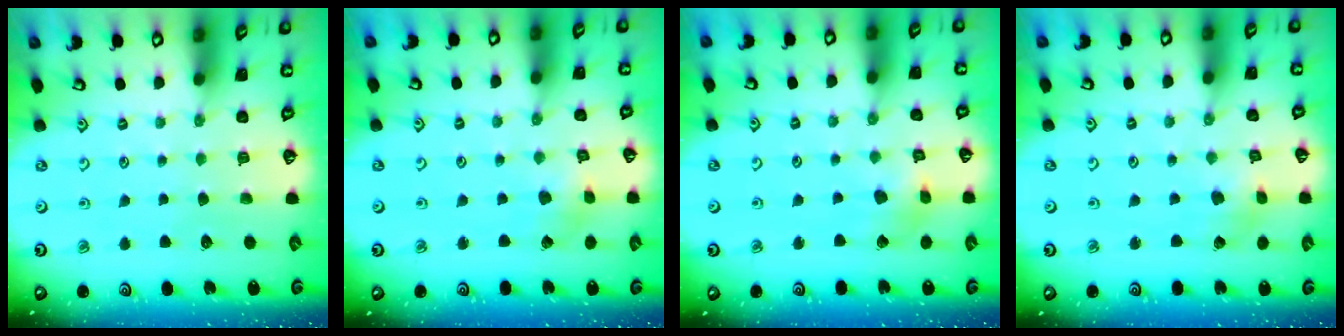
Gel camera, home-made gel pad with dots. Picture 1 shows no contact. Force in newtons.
{"total": 2.9, "press": 2.9, "slide": 0.3}
{"total": 6.5, "press": 6.5, "slide": 0.6}
{"total": 3.7, "press": 3.7, "slide": 0.3}